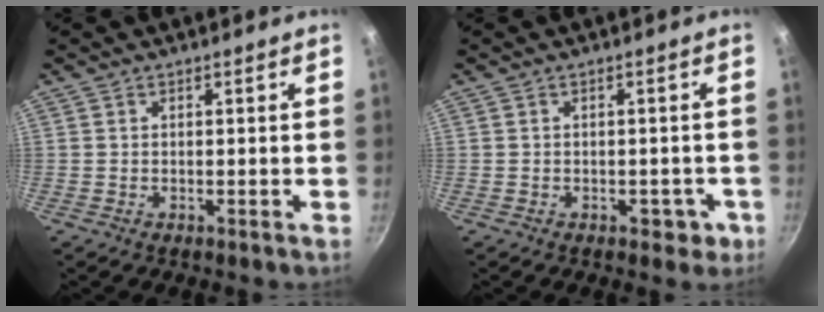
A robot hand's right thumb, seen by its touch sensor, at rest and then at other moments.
{"total": 3.2, "force": [-1.6, 2.2, 1.8], "torque": [-0.002, 0.011, -0.018]}